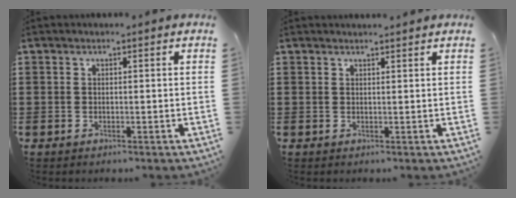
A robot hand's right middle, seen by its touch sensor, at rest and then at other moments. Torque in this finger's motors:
{"motor_torque": [-0.85, 0.01, 0.07, 0.01]}